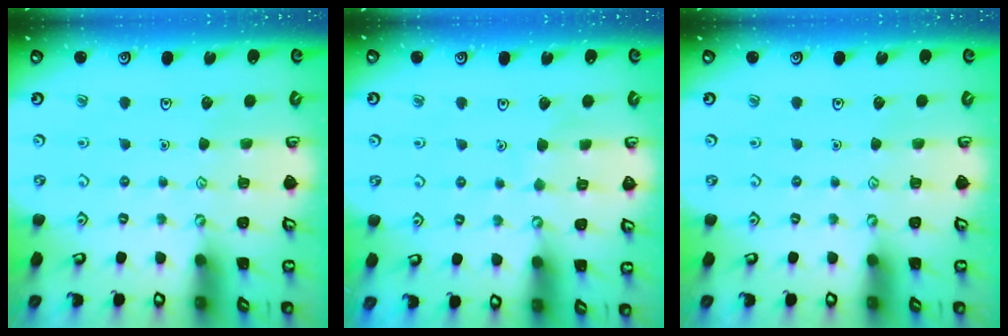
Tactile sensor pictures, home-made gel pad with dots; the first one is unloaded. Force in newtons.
{"total": 3.0, "press": 3.0, "slide": 0.1}
{"total": 0.0}